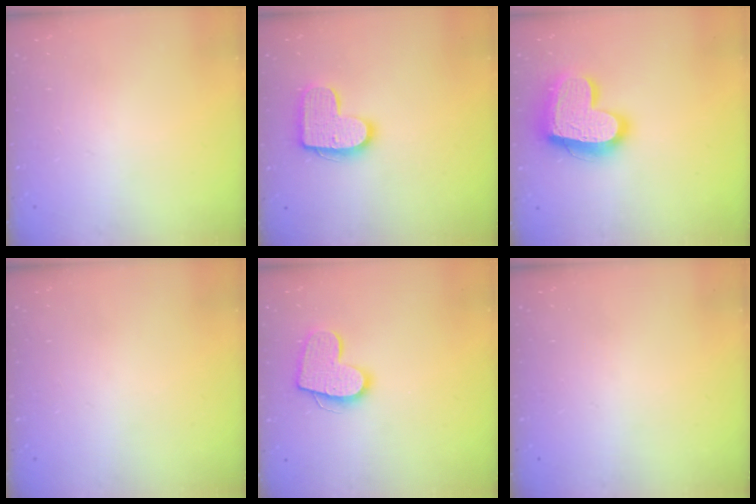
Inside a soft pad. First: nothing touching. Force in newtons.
{"total": 13.5, "press": 13.5, "slide": 0.6}
{"total": 19.9, "press": 19.9, "slide": 1.1}
{"total": 0.0}
{"total": 13.5, "press": 13.5, "slide": 0.9}
{"total": 0.0}